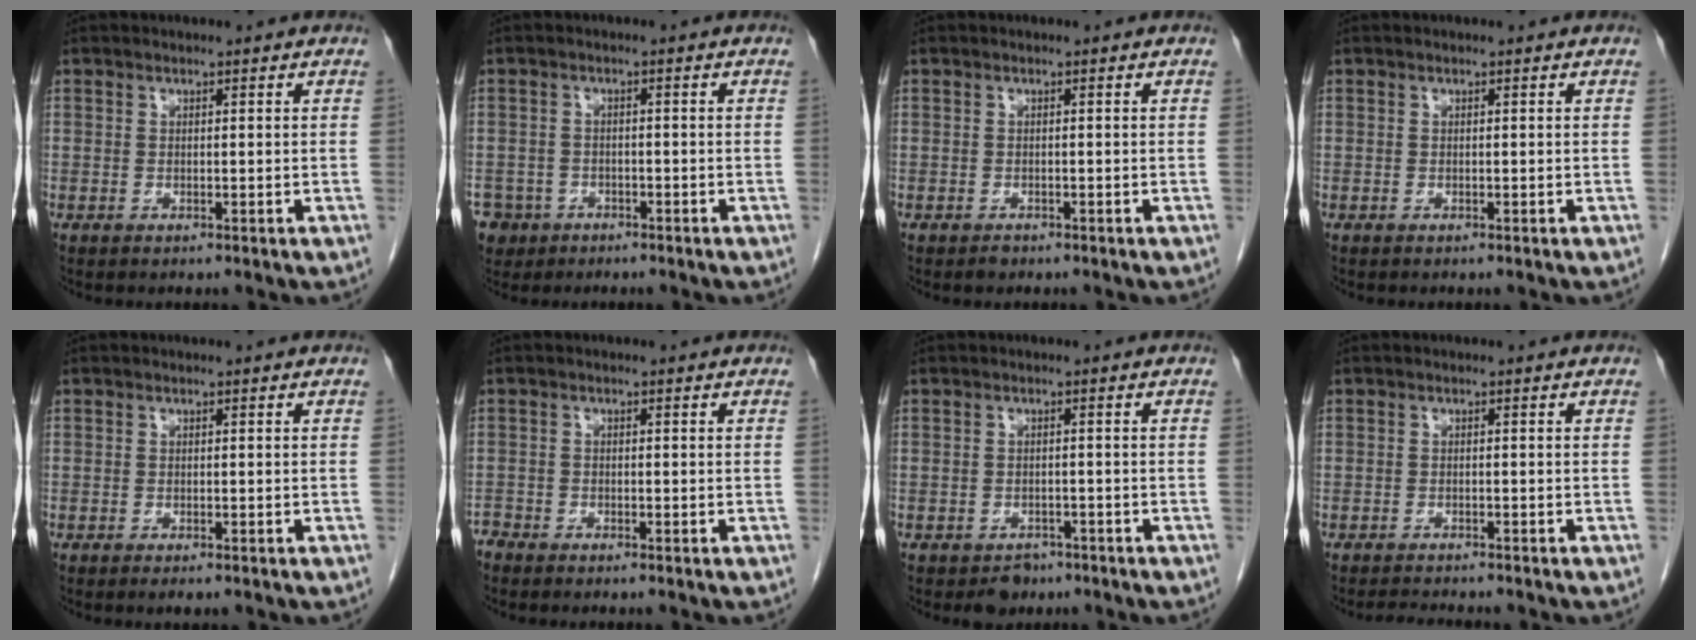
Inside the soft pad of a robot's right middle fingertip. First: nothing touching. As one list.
[{"total": 6.4, "force": [-3.8, 5.1, 0.8], "torque": [-0.027, 0.004, -0.062]}, {"total": 0.8, "force": [-0.7, 0.5, 0.2], "torque": [-0.005, 0.000, -0.009]}, {"total": 0.0}, {"total": 1.3, "force": [-0.9, 0.4, 0.8], "torque": [-0.010, -0.002, -0.010]}, {"total": 1.6, "force": [-1.6, 0.3, -0.1], "torque": [0.001, -0.004, -0.031]}, {"total": 2.7, "force": [-1.9, 1.8, 0.6], "torque": [-0.012, 0.005, -0.025]}, {"total": 3.0, "force": [-2.9, 0.1, 0.9], "torque": [-0.017, -0.013, -0.044]}]